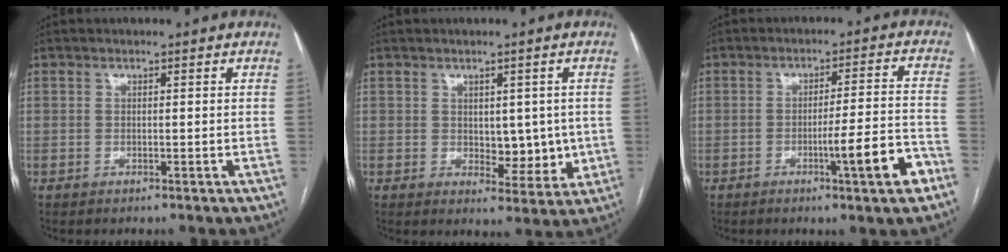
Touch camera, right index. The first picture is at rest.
{"total": 6.0, "force": [0.2, 3.5, 4.9], "torque": [-0.053, -0.003, 0.014]}
{"total": 8.7, "force": [-4.2, -0.2, 7.7], "torque": [-0.107, 0.000, -0.059]}